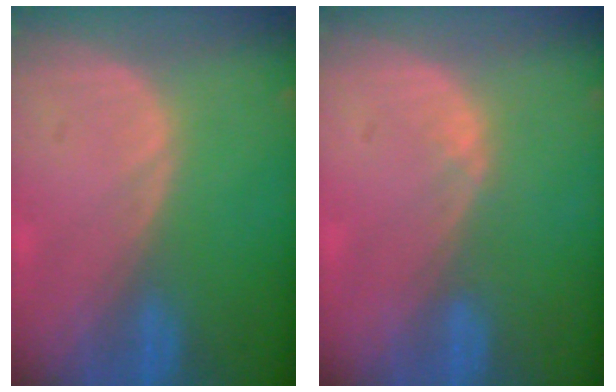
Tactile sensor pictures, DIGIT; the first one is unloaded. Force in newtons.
{"total": 1.0, "press": 0.8, "slide": 0.6}